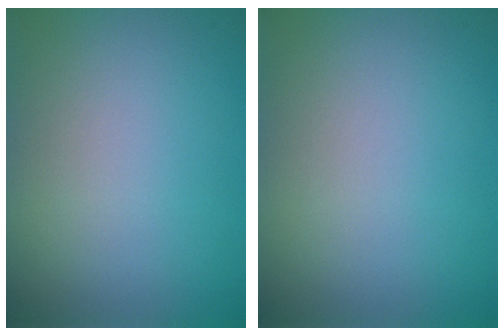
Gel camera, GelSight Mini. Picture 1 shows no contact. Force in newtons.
{"total": 0.0}